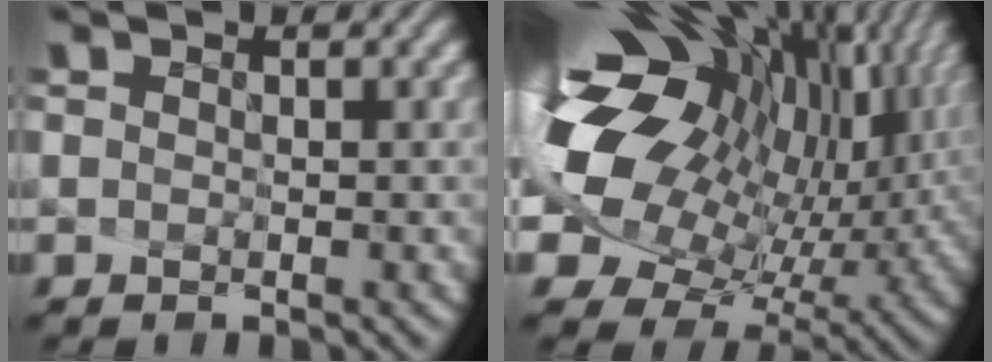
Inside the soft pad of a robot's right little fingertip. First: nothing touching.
{"total": 16.7, "force": [3.0, 10.4, 12.8], "torque": [-0.265, -0.049, 0.104]}